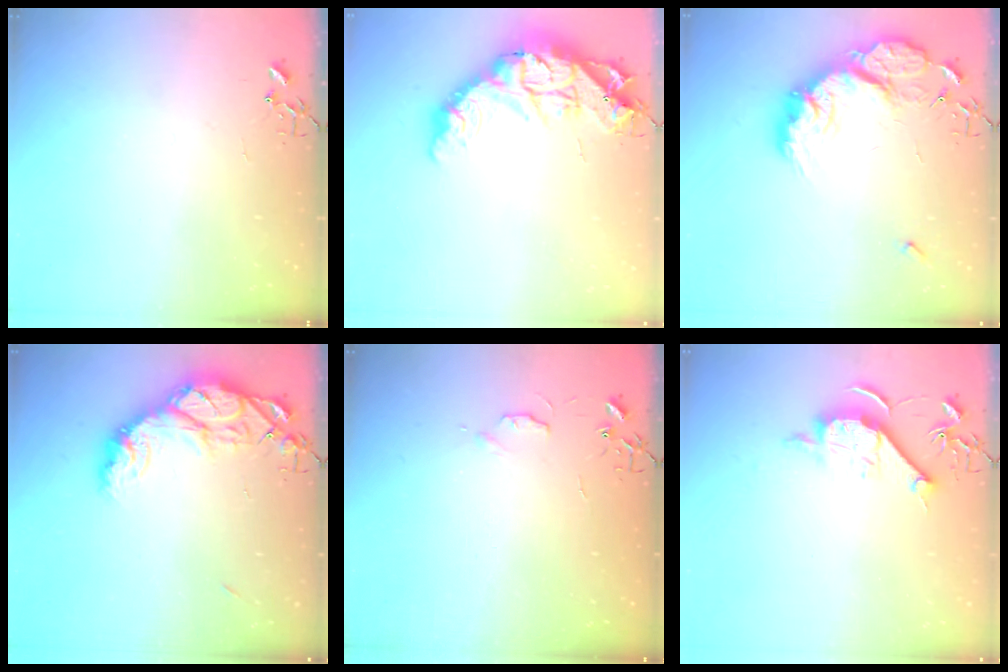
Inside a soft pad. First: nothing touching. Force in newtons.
{"total": 21.4, "press": 21.3, "slide": 2.0}
{"total": 19.6, "press": 19.6, "slide": 1.3}
{"total": 15.7, "press": 15.7, "slide": 1.4}
{"total": 4.6, "press": 4.6, "slide": 0.7}
{"total": 11.3, "press": 11.3, "slide": 0.5}